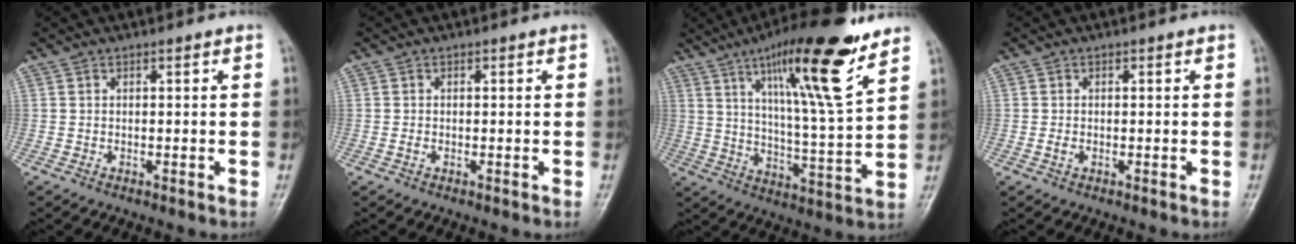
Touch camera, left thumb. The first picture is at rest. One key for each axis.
{"total": 0.7, "fx": -0.2, "fy": 0.5, "fz": 0.4, "tx": -0.008, "ty": -0.001, "tz": -0.006}
{"total": 19.6, "fx": 11.3, "fy": 3.0, "fz": 15.8, "tx": -0.238, "ty": -0.052, "tz": 0.183}
{"total": 1.0, "fx": -0.2, "fy": 0.7, "fz": 0.7, "tx": -0.016, "ty": -0.002, "tz": -0.007}